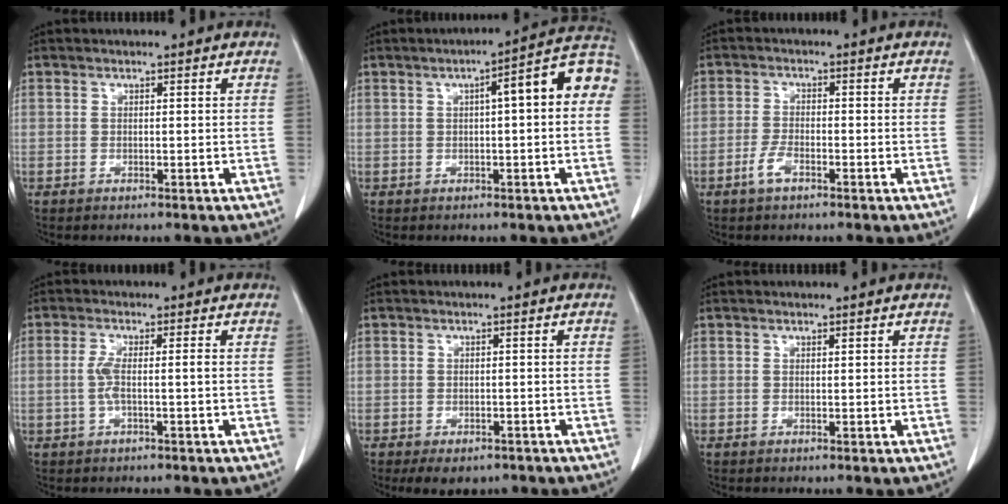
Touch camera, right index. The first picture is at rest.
{"total": 9.7, "force": [1.5, 1.5, 9.4], "torque": [-0.125, 0.035, 0.012]}
{"total": 2.9, "force": [-1.7, 0.9, 2.2], "torque": [-0.047, 0.002, -0.035]}
{"total": 3.2, "force": [-0.5, 0.3, 3.2], "torque": [-0.072, 0.006, -0.010]}
{"total": 4.8, "force": [-3.4, 2.8, 1.9], "torque": [-0.018, -0.001, -0.042]}
{"total": 0.0}